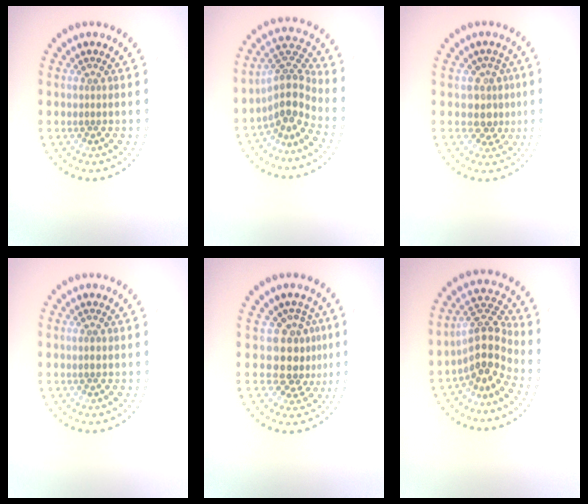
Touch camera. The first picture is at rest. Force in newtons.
{"total": 4.0, "press": 2.8, "slide": 2.8}
{"total": 2.6, "press": 2.1, "slide": 1.5}
{"total": 1.0, "press": 1.0, "slide": 0.2}
{"total": 3.9, "press": 3.0, "slide": 2.5}
{"total": 4.4, "press": 3.7, "slide": 2.3}